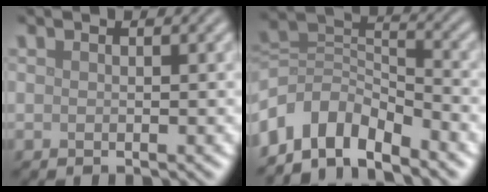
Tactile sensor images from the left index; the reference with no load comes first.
{"total": 7.4, "force": [-5.0, 3.9, 3.8], "torque": [-0.059, -0.005, -0.099]}